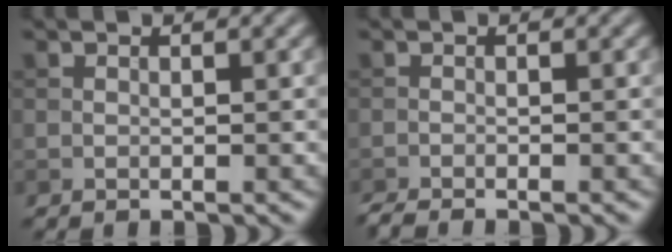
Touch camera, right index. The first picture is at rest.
{"total": 2.1, "force": [-1.9, 0.1, 1.1], "torque": [-0.022, -0.004, -0.037]}